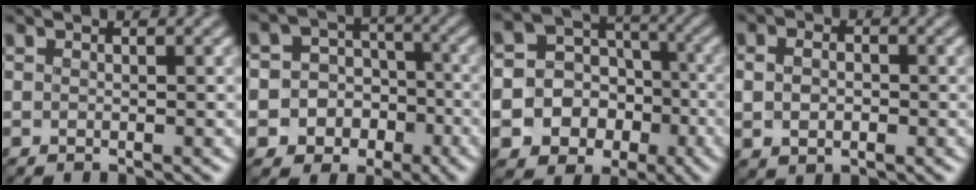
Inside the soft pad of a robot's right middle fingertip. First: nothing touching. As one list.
[{"total": 9.0, "force": [-4.0, 7.9, 1.7], "torque": [-0.027, -0.008, -0.083]}, {"total": 13.4, "force": [-5.7, 11.6, 3.5], "torque": [-0.078, -0.034, -0.097]}, {"total": 3.1, "force": [0.0, 2.3, 2.1], "torque": [-0.037, 0.002, 0.002]}]